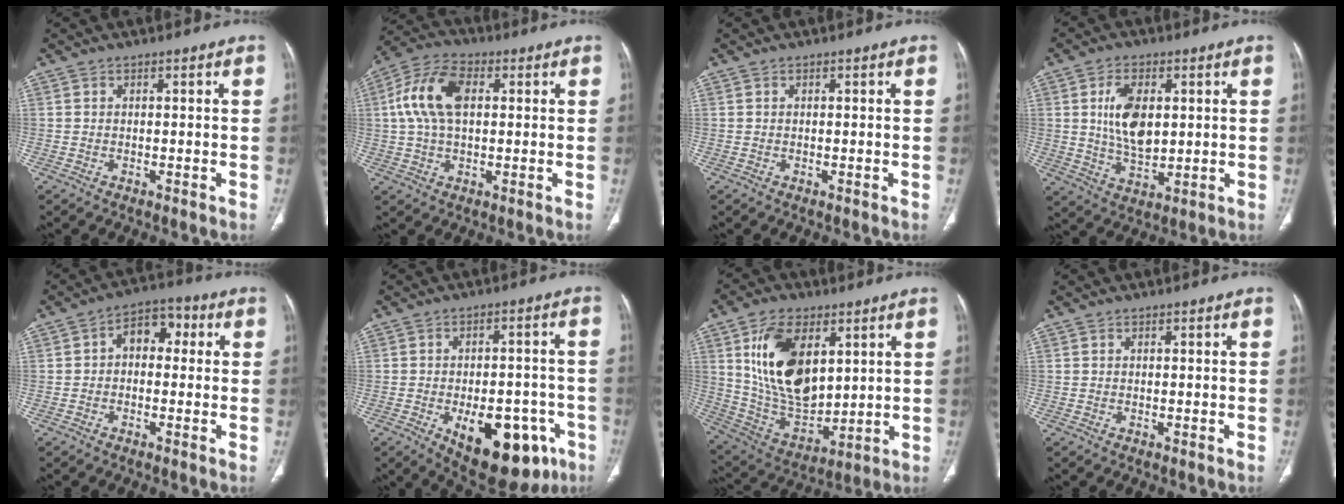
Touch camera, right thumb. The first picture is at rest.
{"total": 11.7, "force": [2.1, 6.8, 9.3], "torque": [-0.190, 0.022, 0.035]}
{"total": 0.0}
{"total": 10.0, "force": [2.0, 5.7, 8.0], "torque": [-0.137, -0.011, 0.045]}
{"total": 7.0, "force": [0.7, 4.7, 5.1], "torque": [-0.048, 0.027, -0.001]}
{"total": 18.1, "force": [-7.5, 9.4, 13.6], "torque": [-0.145, 0.025, -0.083]}
{"total": 19.1, "force": [6.1, 10.9, 14.4], "torque": [-0.234, -0.028, 0.129]}
{"total": 0.0}